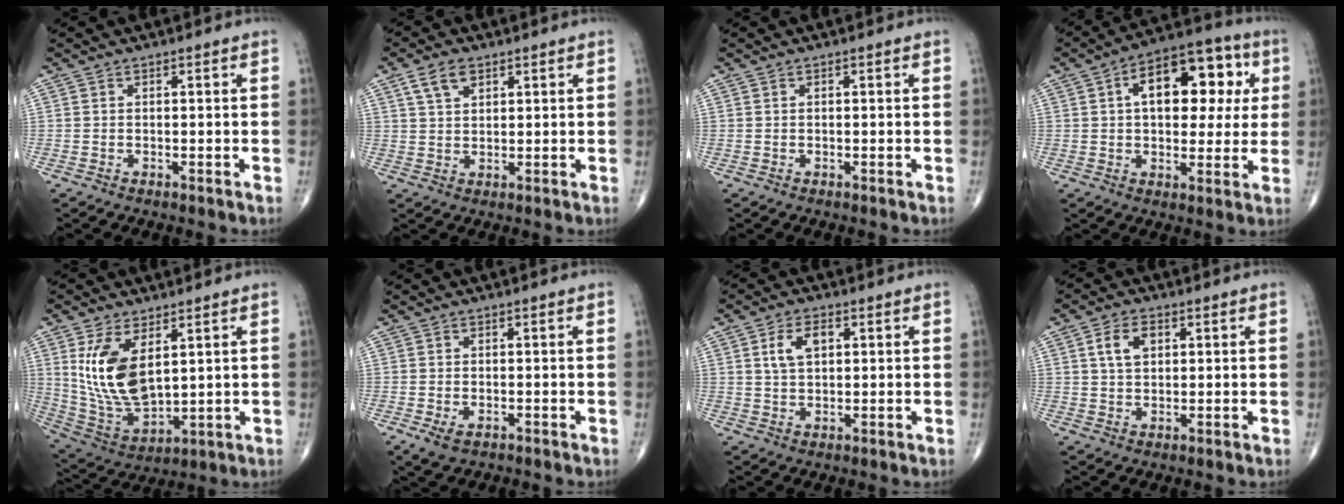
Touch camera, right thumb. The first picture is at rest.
{"total": 4.9, "force": [2.6, 2.8, 3.0], "torque": [-0.047, -0.006, 0.051]}
{"total": 0.0}
{"total": 17.0, "force": [4.1, 9.5, 13.5], "torque": [-0.148, 0.020, 0.053]}
{"total": 14.2, "force": [4.1, 7.3, 11.4], "torque": [-0.209, -0.023, 0.101]}
{"total": 3.0, "force": [-1.2, 1.7, 2.1], "torque": [-0.044, -0.001, -0.015]}
{"total": 5.2, "force": [1.5, 3.0, 3.9], "torque": [-0.071, 0.003, 0.028]}
{"total": 5.1, "force": [1.6, 3.3, 3.5], "torque": [-0.058, 0.002, 0.027]}